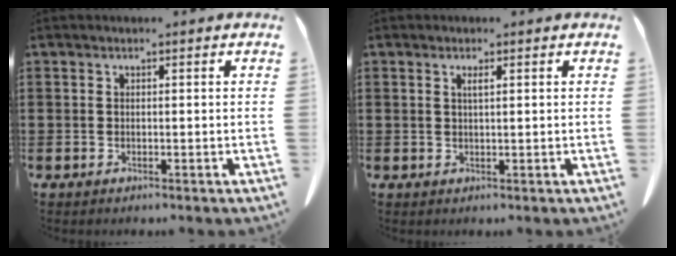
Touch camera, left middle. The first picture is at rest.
{"total": 1.1, "force": [0.5, 0.1, 1.0], "torque": [-0.021, 0.000, 0.009]}